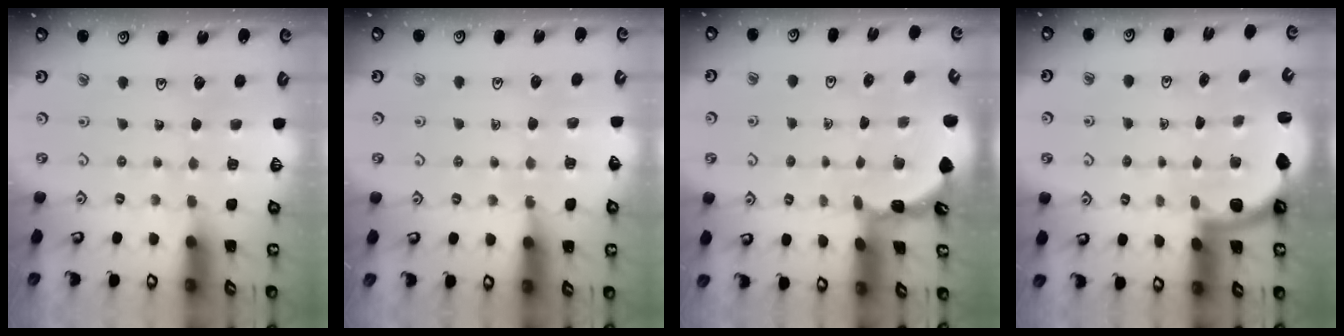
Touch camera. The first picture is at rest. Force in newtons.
{"total": 6.4, "press": 6.3, "slide": 1.2}
{"total": 1.8, "press": 1.8, "slide": 0.1}
{"total": 2.2, "press": 2.1, "slide": 0.5}